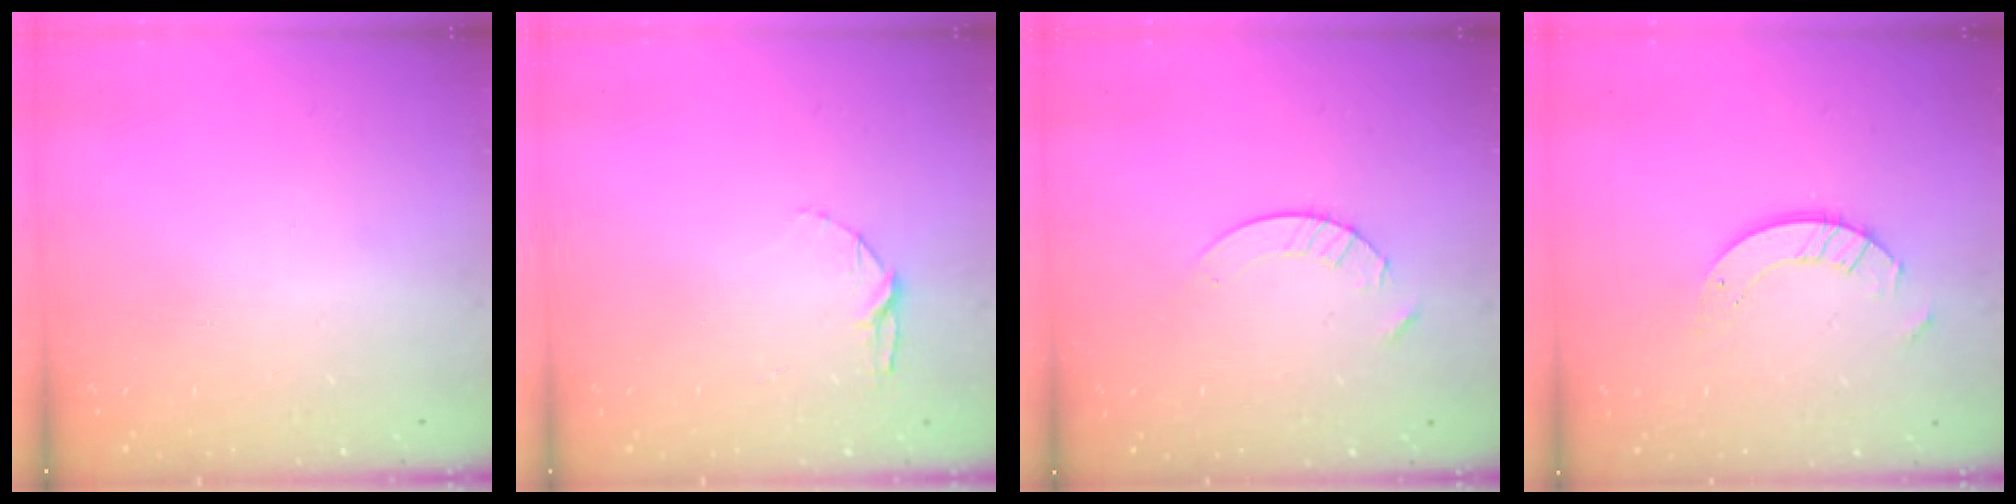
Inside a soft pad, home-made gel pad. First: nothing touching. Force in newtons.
{"total": 5.2, "press": 5.2, "slide": 0.6}
{"total": 3.8, "press": 3.7, "slide": 0.5}
{"total": 6.1, "press": 6.1, "slide": 0.6}